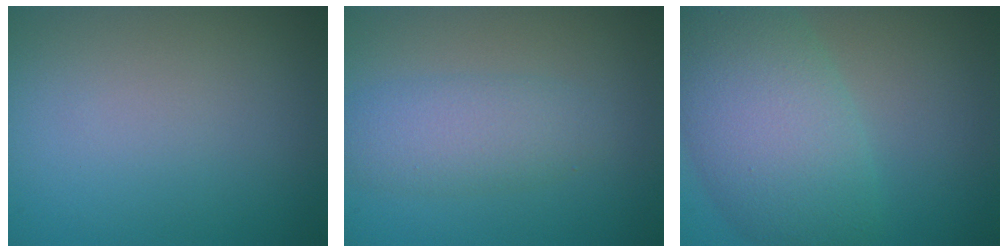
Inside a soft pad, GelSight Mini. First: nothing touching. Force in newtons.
{"total": 3.4, "press": 3.4, "slide": 0.0}
{"total": 8.7, "press": 8.7, "slide": 0.2}